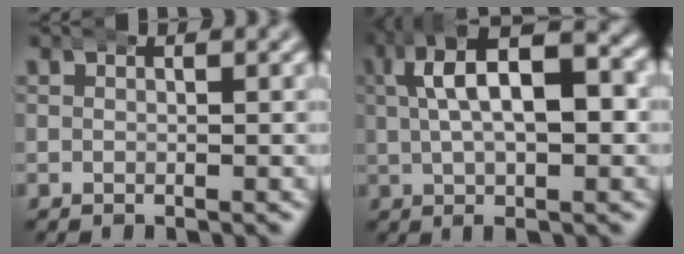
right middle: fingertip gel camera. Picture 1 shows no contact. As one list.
[{"total": 11.5, "force": [2.8, 6.3, 9.3], "torque": [-0.131, 0.026, 0.026]}]